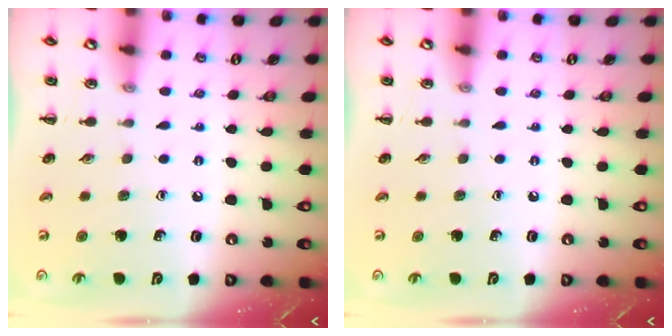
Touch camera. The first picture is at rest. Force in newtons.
{"total": 0.0}